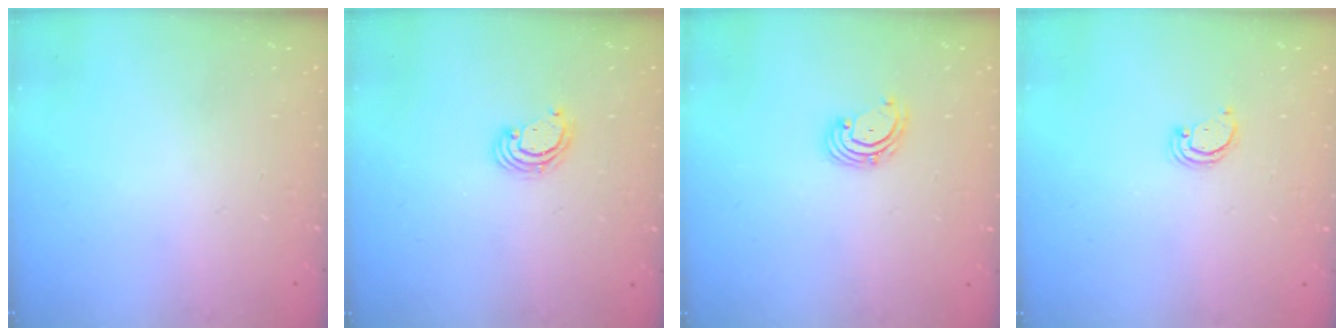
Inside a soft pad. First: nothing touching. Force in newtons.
{"total": 3.2, "press": 3.2, "slide": 0.3}
{"total": 2.7, "press": 2.7, "slide": 0.6}
{"total": 2.1, "press": 2.1, "slide": 0.2}